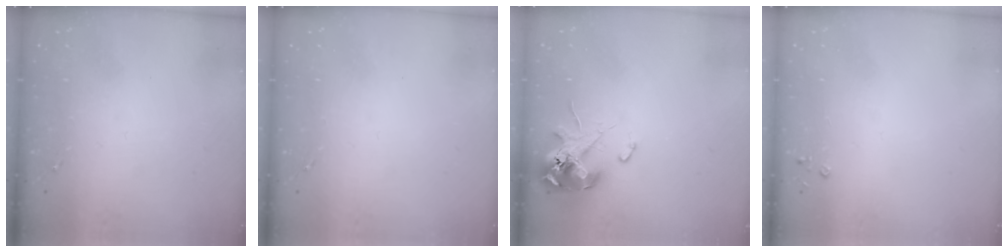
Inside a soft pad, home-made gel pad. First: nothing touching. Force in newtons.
{"total": 0.0}
{"total": 12.1, "press": 11.9, "slide": 1.8}
{"total": 2.2, "press": 2.2, "slide": 0.3}